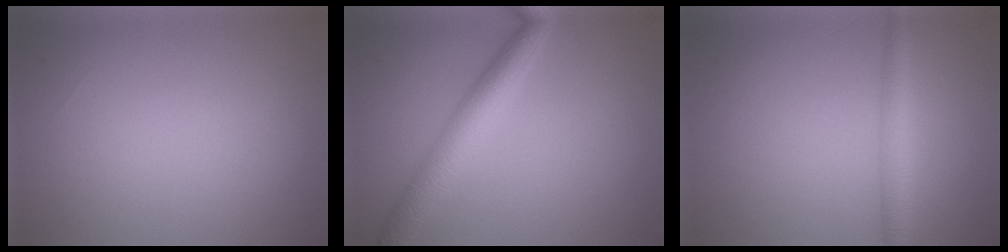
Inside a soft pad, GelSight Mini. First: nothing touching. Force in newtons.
{"total": 4.5, "press": 4.5, "slide": 0.1}
{"total": 2.3, "press": 2.3, "slide": 0.1}